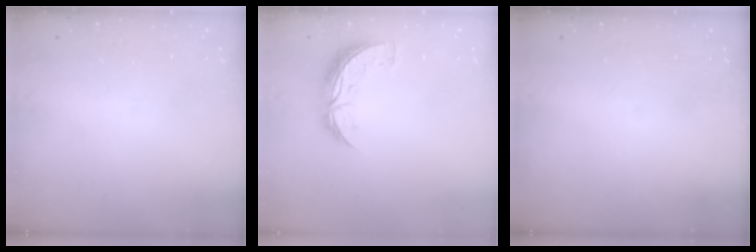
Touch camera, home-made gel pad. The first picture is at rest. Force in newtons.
{"total": 8.4, "press": 8.4, "slide": 0.3}
{"total": 0.0}